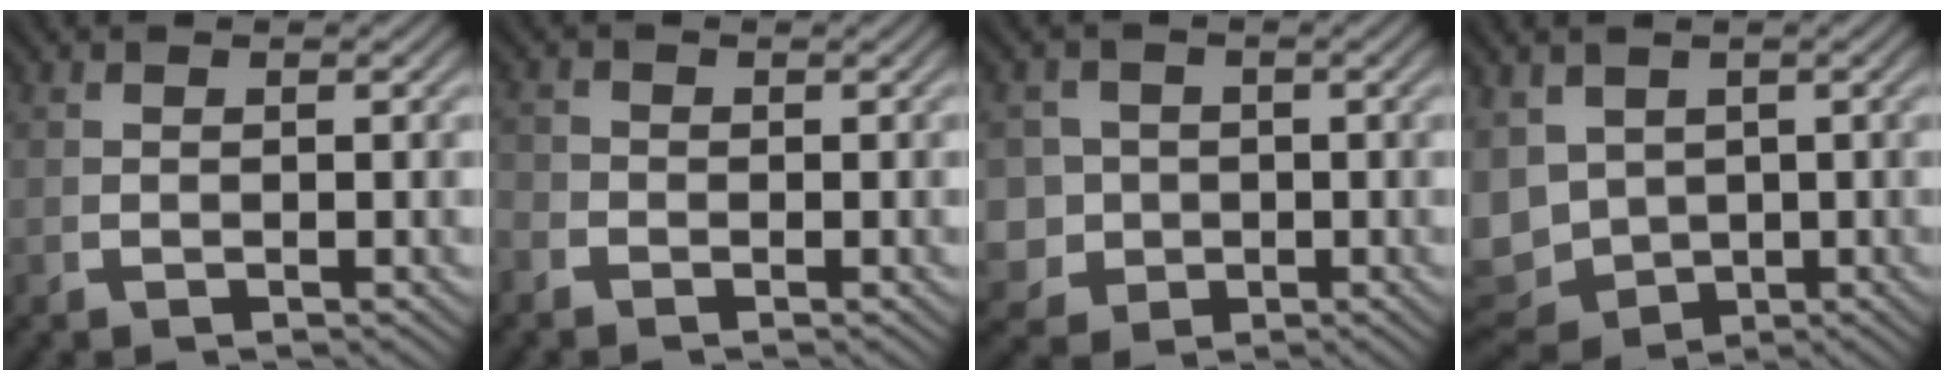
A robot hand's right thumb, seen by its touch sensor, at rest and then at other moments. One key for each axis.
{"total": 0.9, "fx": -0.6, "fy": 0.6, "fz": 0.0, "tx": 0.002, "ty": -0.006, "tz": -0.014}
{"total": 8.9, "fx": -1.6, "fy": 8.0, "fz": 3.6, "tx": -0.085, "ty": -0.036, "tz": -0.017}
{"total": 8.6, "fx": -1.8, "fy": 7.3, "fz": 4.2, "tx": -0.112, "ty": -0.057, "tz": -0.001}